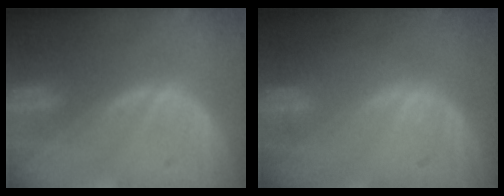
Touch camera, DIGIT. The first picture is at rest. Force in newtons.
{"total": 0.0}